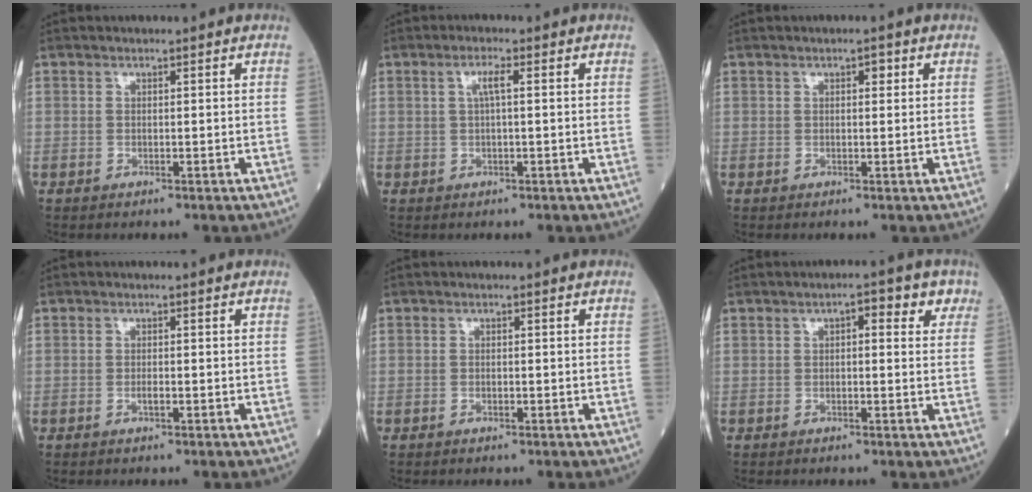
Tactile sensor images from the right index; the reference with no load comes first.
{"total": 2.3, "force": [0.5, 0.2, 2.2], "torque": [-0.044, 0.006, 0.008]}
{"total": 1.1, "force": [0.5, 0.5, 0.9], "torque": [-0.010, 0.001, 0.004]}
{"total": 0.9, "force": [-0.4, 0.0, 0.8], "torque": [-0.019, 0.000, -0.008]}
{"total": 0.7, "force": [-0.4, 0.2, 0.6], "torque": [-0.013, -0.001, -0.006]}
{"total": 4.6, "force": [2.0, 1.9, 3.7], "torque": [-0.040, 0.019, 0.019]}